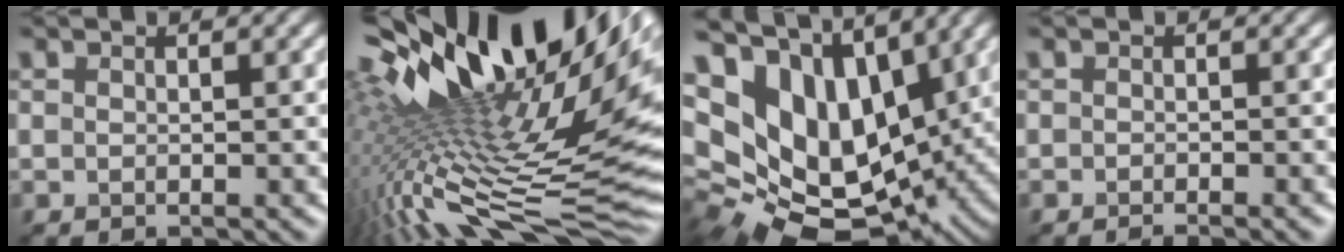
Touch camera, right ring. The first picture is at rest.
{"total": 19.7, "force": [3.9, 7.1, 17.9], "torque": [-0.293, -0.006, 0.083]}
{"total": 16.5, "force": [4.0, 10.9, 11.7], "torque": [-0.227, -0.010, 0.100]}
{"total": 1.0, "force": [-0.8, 0.1, 0.6], "torque": [-0.005, -0.002, -0.012]}